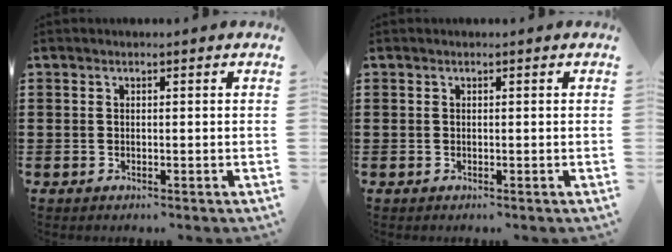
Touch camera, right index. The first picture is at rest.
{"total": 0.0}